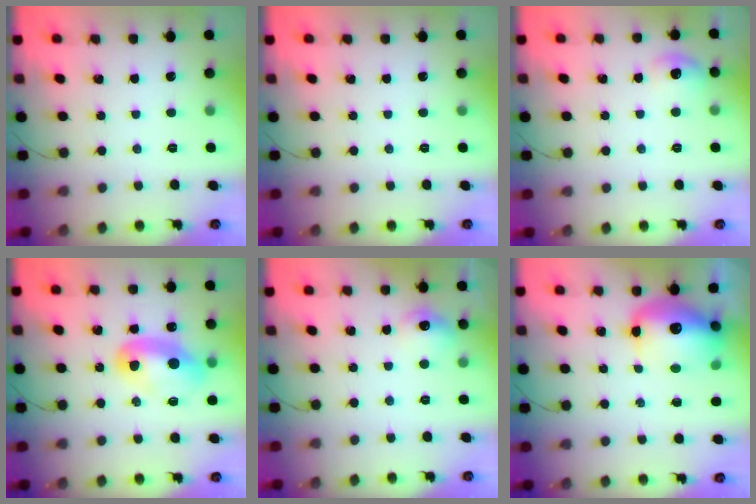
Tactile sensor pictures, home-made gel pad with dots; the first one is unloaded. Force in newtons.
{"total": 0.0}
{"total": 7.9, "press": 6.9, "slide": 3.9}
{"total": 11.5, "press": 11.5, "slide": 0.6}
{"total": 7.8, "press": 7.7, "slide": 0.8}
{"total": 15.6, "press": 15.1, "slide": 3.7}